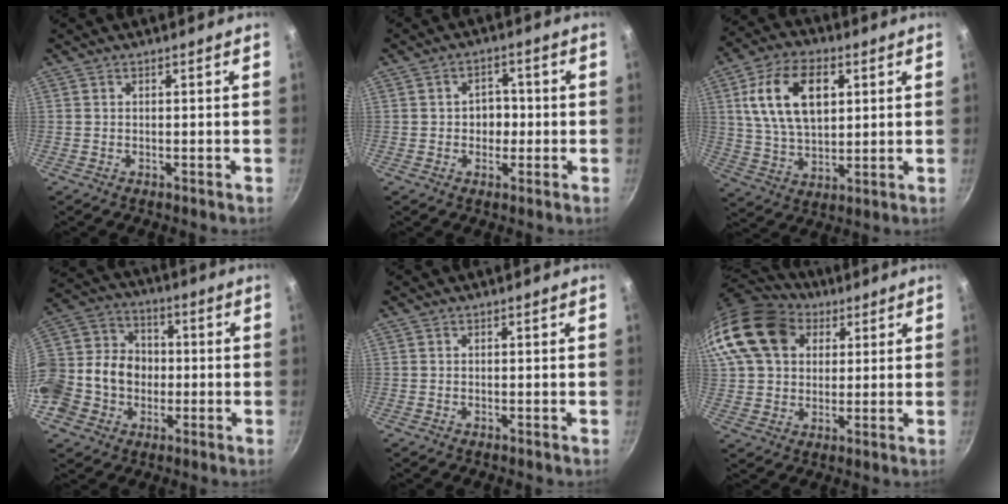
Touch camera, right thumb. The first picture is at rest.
{"total": 4.5, "force": [-0.5, 3.7, 2.5], "torque": [-0.003, 0.009, -0.009]}
{"total": 15.5, "force": [4.4, 9.4, 11.6], "torque": [-0.191, -0.004, 0.082]}
{"total": 19.3, "force": [-3.5, 16.6, 9.2], "torque": [-0.184, 0.048, -0.065]}
{"total": 0.0}
{"total": 19.8, "force": [7.2, 14.8, 10.9], "torque": [-0.214, 0.020, 0.123]}